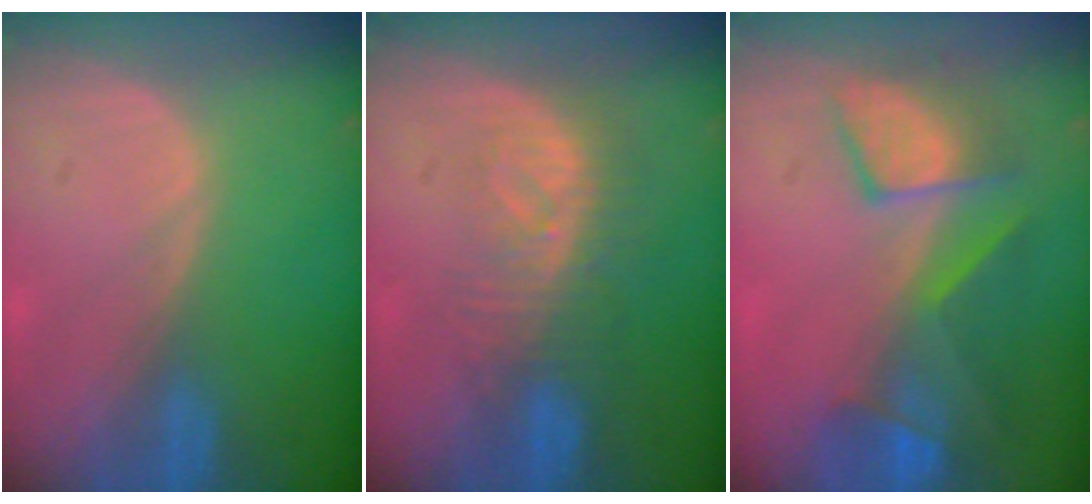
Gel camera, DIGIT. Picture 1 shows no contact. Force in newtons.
{"total": 8.2, "press": 7.3, "slide": 3.8}
{"total": 8.8, "press": 8.2, "slide": 3.0}